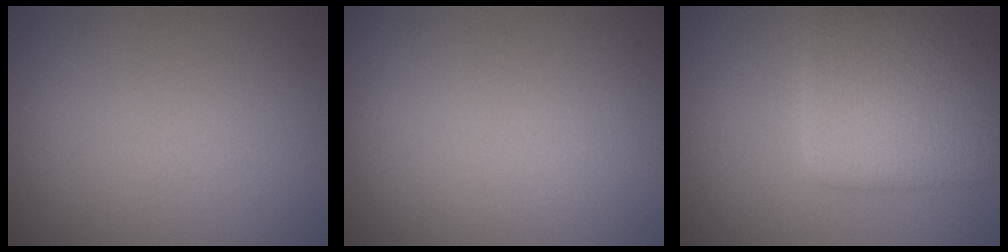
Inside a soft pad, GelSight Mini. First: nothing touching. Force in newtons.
{"total": 0.0}
{"total": 5.7, "press": 5.7, "slide": 0.2}